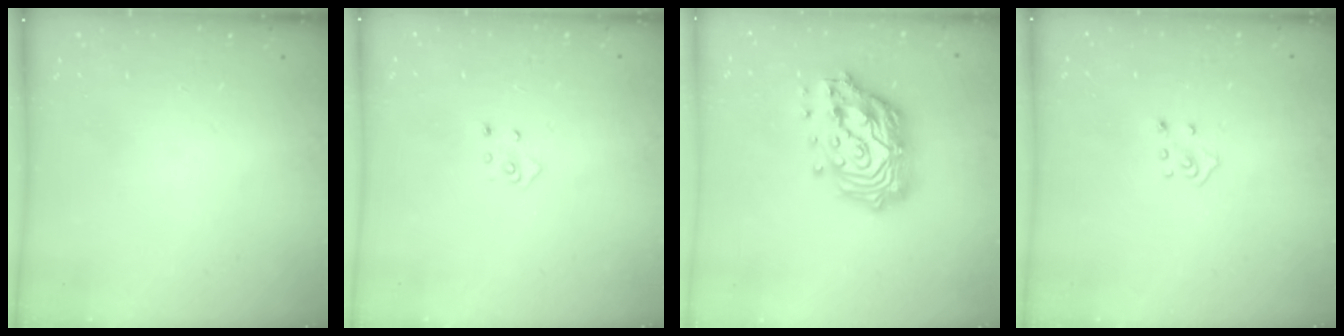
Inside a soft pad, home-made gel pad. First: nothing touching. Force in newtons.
{"total": 4.2, "press": 4.2, "slide": 0.3}
{"total": 19.3, "press": 19.2, "slide": 2.1}
{"total": 2.7, "press": 2.7, "slide": 0.2}